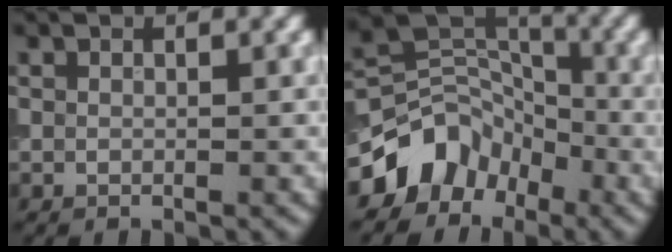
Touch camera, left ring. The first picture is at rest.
{"total": 6.2, "force": [-3.6, 4.5, 2.4], "torque": [-0.025, 0.006, -0.074]}